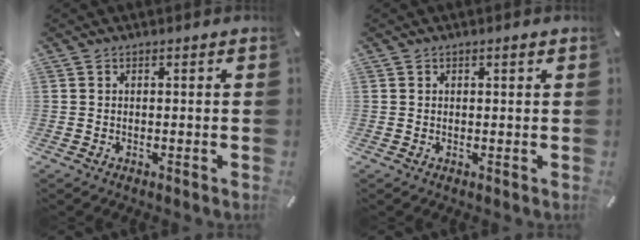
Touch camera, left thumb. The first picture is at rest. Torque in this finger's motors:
{"motor_torque": [0.18, 0.14, 0.00, -0.07, 0.06]}